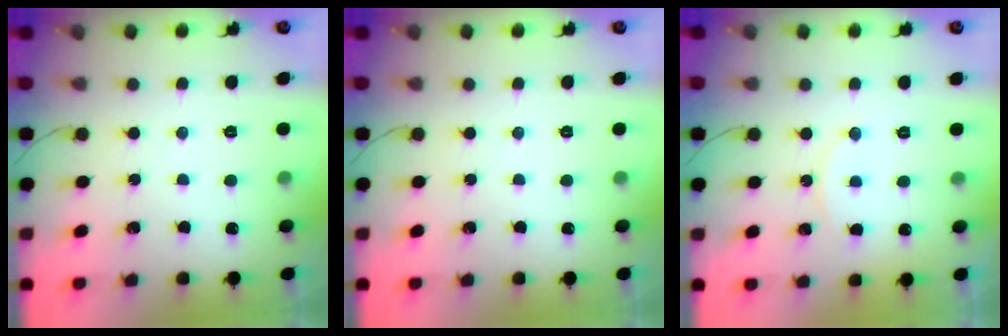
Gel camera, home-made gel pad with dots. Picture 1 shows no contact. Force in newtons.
{"total": 0.0}
{"total": 5.5, "press": 5.4, "slide": 0.6}